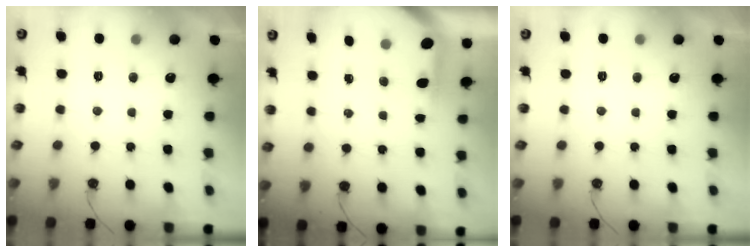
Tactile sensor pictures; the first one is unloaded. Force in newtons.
{"total": 3.7, "press": 3.7, "slide": 0.4}
{"total": 0.0}